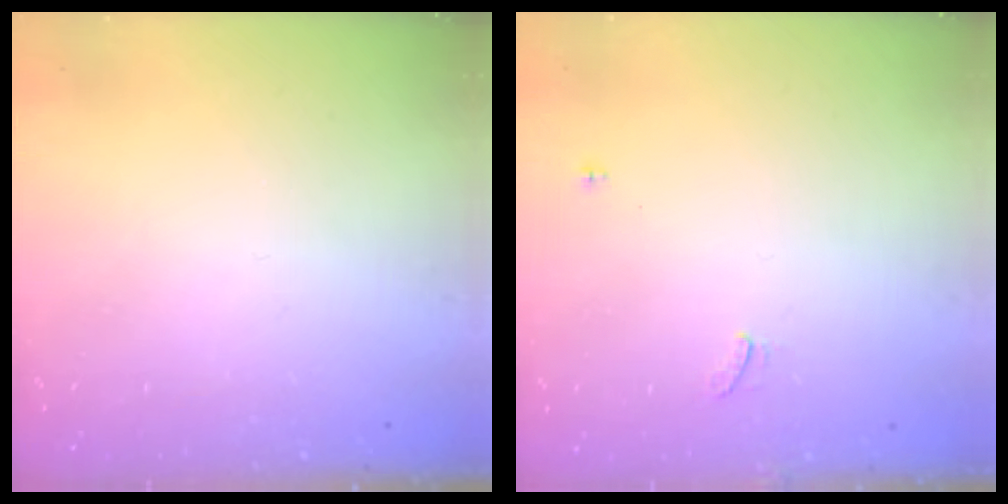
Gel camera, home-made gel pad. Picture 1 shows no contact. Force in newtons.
{"total": 1.5, "press": 1.2, "slide": 1.0}